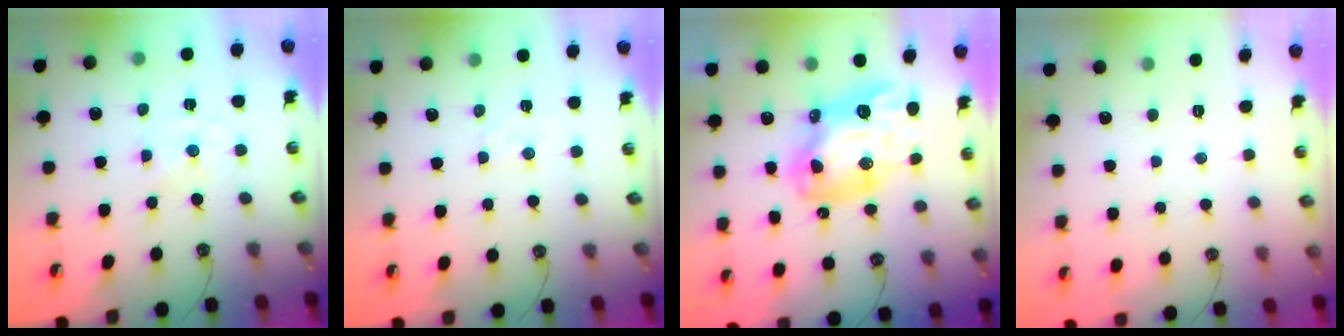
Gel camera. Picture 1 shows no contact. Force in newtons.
{"total": 2.9, "press": 2.9, "slide": 0.5}
{"total": 15.1, "press": 15.0, "slide": 2.1}
{"total": 0.0}